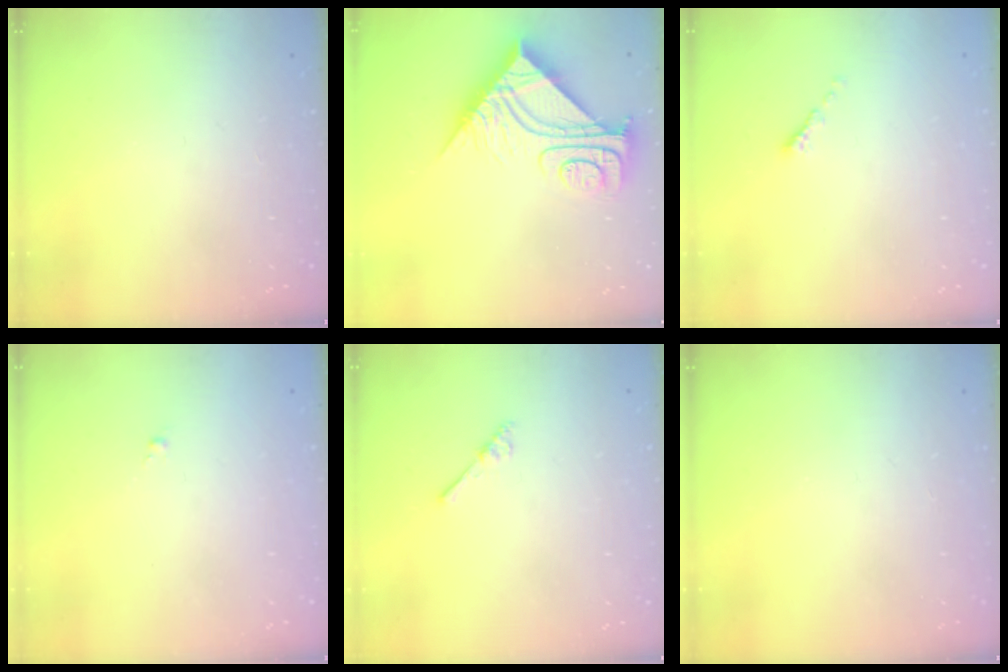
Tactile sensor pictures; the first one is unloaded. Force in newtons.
{"total": 10.4, "press": 10.4, "slide": 1.1}
{"total": 0.6, "press": 0.5, "slide": 0.2}
{"total": 0.0}
{"total": 3.0, "press": 3.0, "slide": 0.3}
{"total": 0.0}